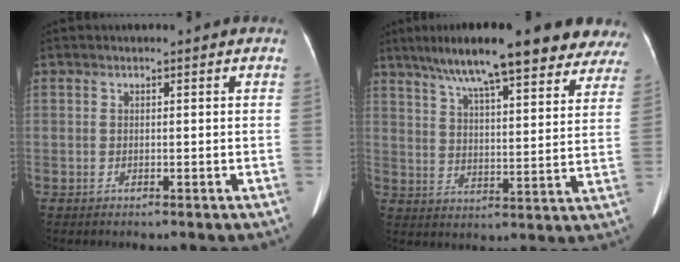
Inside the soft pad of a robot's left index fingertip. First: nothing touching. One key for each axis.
{"total": 23.0, "fx": 18.1, "fy": 4.4, "fz": 13.4, "tx": -0.200, "ty": 0.035, "tz": 0.237}